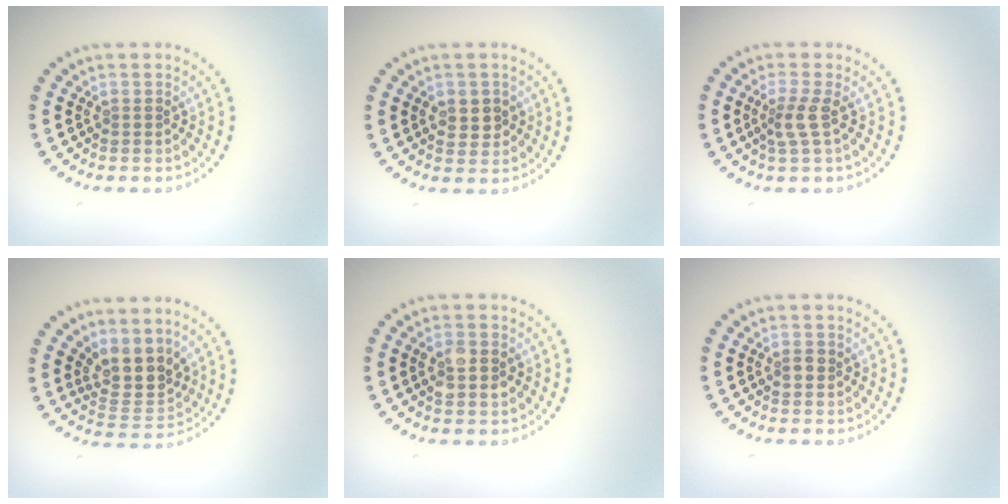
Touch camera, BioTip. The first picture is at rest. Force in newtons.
{"total": 2.4, "press": 2.3, "slide": 0.5}
{"total": 2.0, "press": 1.6, "slide": 1.3}
{"total": 3.8, "press": 3.1, "slide": 2.1}
{"total": 2.6, "press": 2.6, "slide": 0.2}
{"total": 1.0, "press": 1.0, "slide": 0.0}